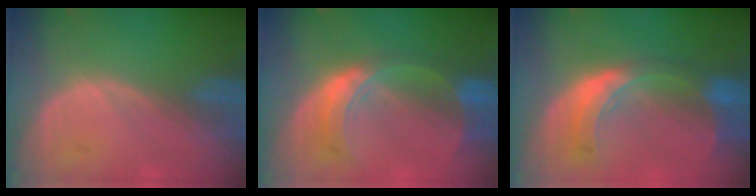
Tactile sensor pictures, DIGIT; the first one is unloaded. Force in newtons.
{"total": 7.5, "press": 6.6, "slide": 3.7}
{"total": 8.2, "press": 7.3, "slide": 3.8}